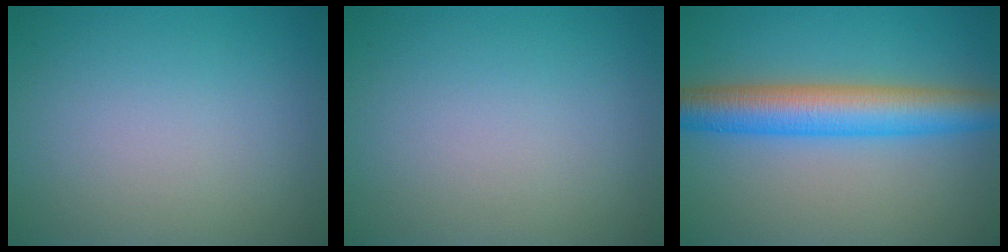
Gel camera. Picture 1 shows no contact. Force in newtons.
{"total": 0.0}
{"total": 7.0, "press": 7.0, "slide": 0.2}